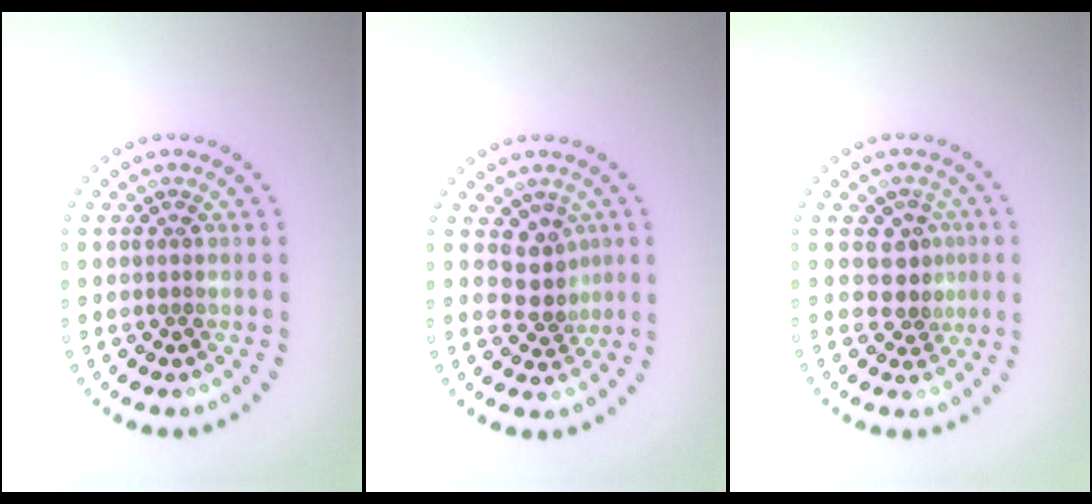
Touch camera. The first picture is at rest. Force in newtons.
{"total": 2.7, "press": 1.9, "slide": 1.9}
{"total": 2.4, "press": 2.0, "slide": 1.4}